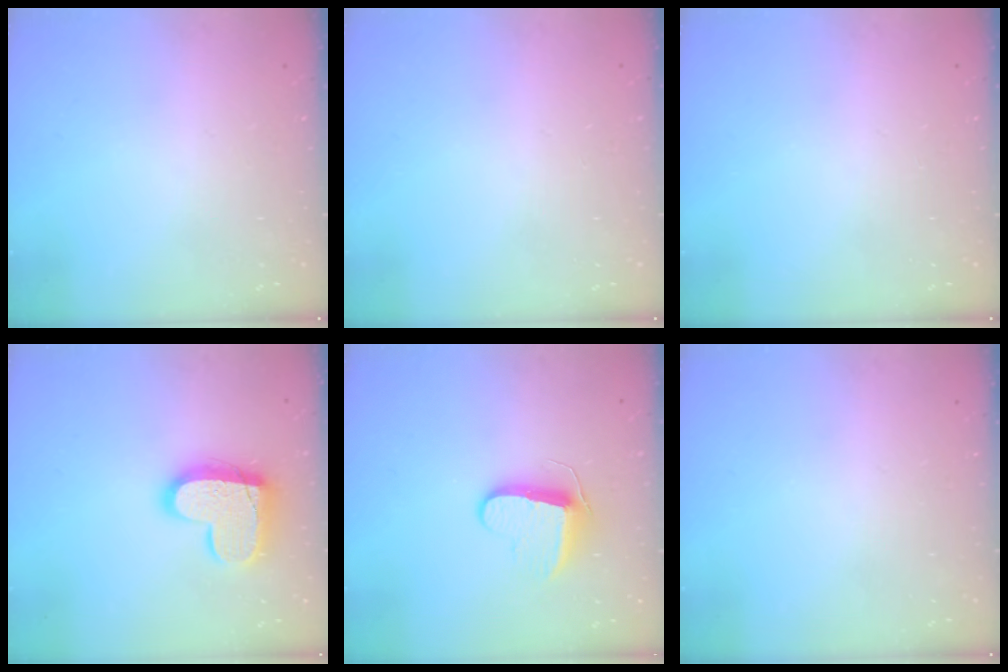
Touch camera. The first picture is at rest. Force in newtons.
{"total": 0.5, "press": 0.5, "slide": 0.1}
{"total": 0.0}
{"total": 15.7, "press": 15.6, "slide": 1.1}
{"total": 9.9, "press": 9.9, "slide": 0.2}
{"total": 0.0}